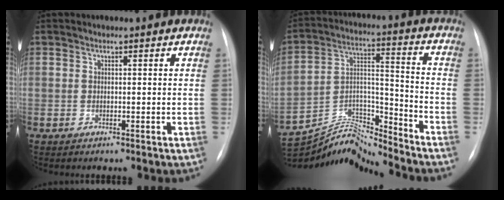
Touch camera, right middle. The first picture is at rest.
{"total": 13.4, "force": [-13.3, -1.5, 0.5], "torque": [-0.016, 0.044, -0.246]}